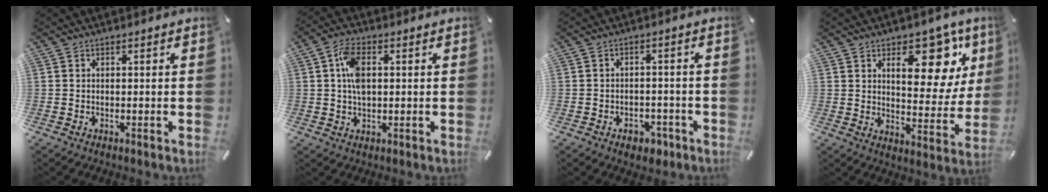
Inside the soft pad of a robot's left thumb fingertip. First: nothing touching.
{"total": 6.6, "force": [1.1, 3.6, 5.4], "torque": [-0.117, 0.004, 0.013]}
{"total": 4.3, "force": [-2.5, 3.0, 2.0], "torque": [-0.027, 0.013, -0.042]}
{"total": 16.7, "force": [8.0, 9.4, 11.3], "torque": [-0.128, -0.049, 0.129]}